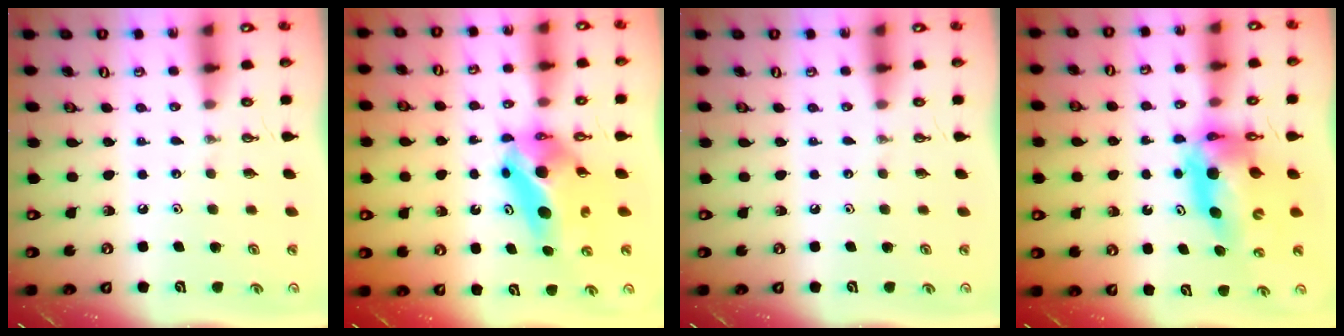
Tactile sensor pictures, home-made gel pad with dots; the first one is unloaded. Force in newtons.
{"total": 8.7, "press": 8.3, "slide": 2.3}
{"total": 0.0}
{"total": 12.1, "press": 12.1, "slide": 1.2}